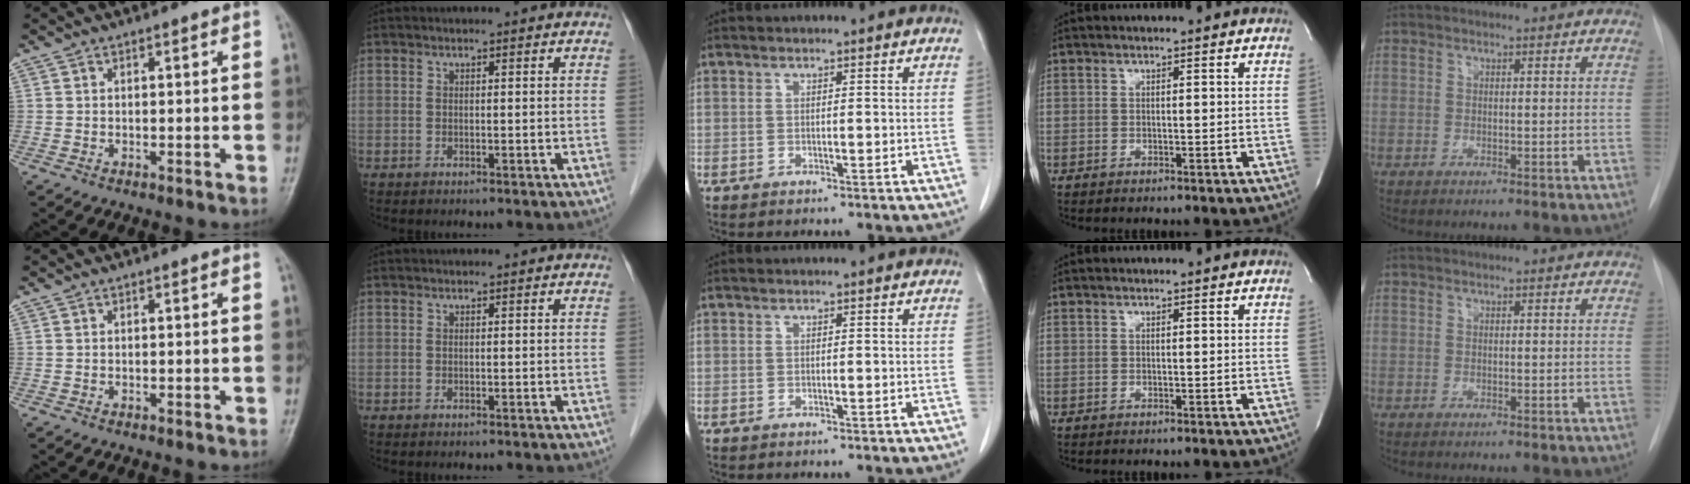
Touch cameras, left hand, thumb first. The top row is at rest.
{}